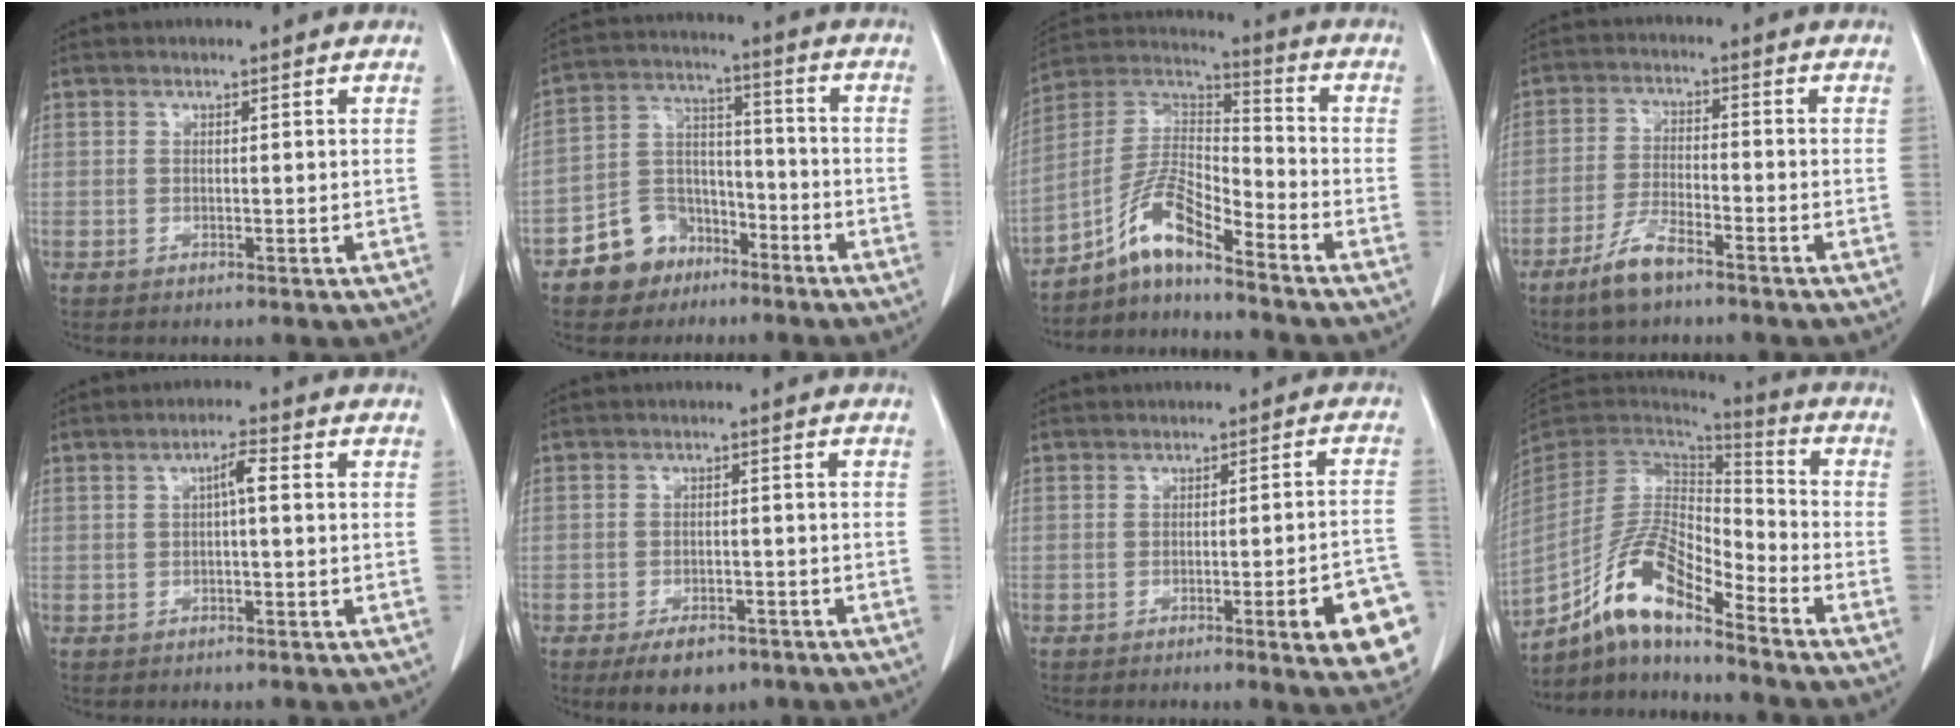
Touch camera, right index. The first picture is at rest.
{"total": 9.4, "force": [-6.0, 6.7, 2.4], "torque": [-0.049, 0.027, -0.103]}
{"total": 9.6, "force": [-7.3, 0.9, 6.2], "torque": [-0.135, 0.017, -0.136]}
{"total": 6.2, "force": [-4.6, 1.2, 4.0], "torque": [-0.092, -0.009, -0.088]}
{"total": 2.6, "force": [0.2, 0.3, 2.6], "torque": [-0.043, 0.006, 0.004]}
{"total": 5.7, "force": [-3.9, 3.0, 2.9], "torque": [-0.043, 0.000, -0.056]}
{"total": 10.6, "force": [-4.8, 0.9, 9.4], "torque": [-0.074, 0.007, -0.056]}
{"total": 14.2, "force": [-9.7, 3.1, 10.0], "torque": [-0.199, 0.013, -0.178]}